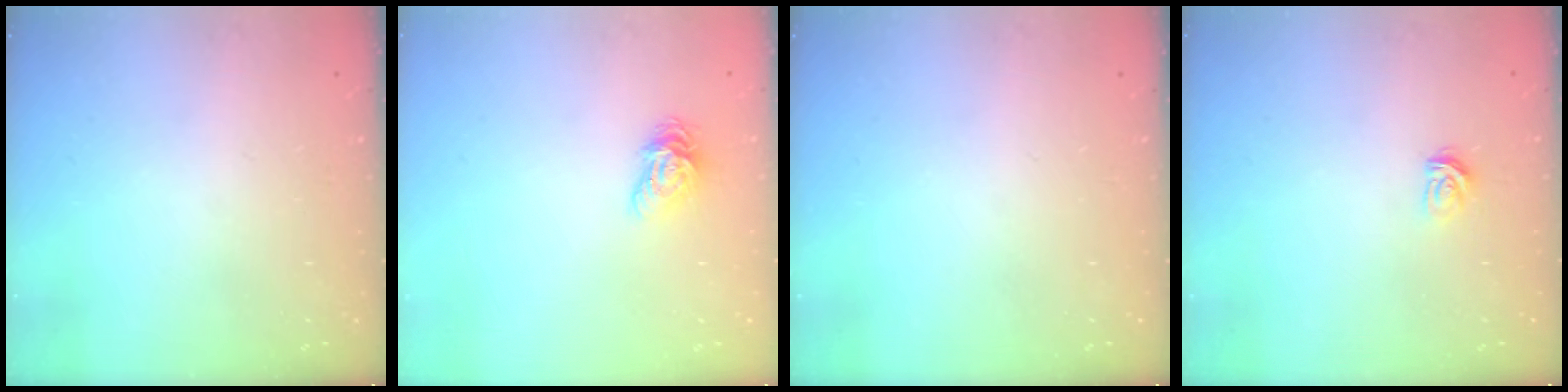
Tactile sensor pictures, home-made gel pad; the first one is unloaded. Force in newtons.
{"total": 6.6, "press": 6.6, "slide": 0.6}
{"total": 0.0}
{"total": 3.4, "press": 3.4, "slide": 0.4}